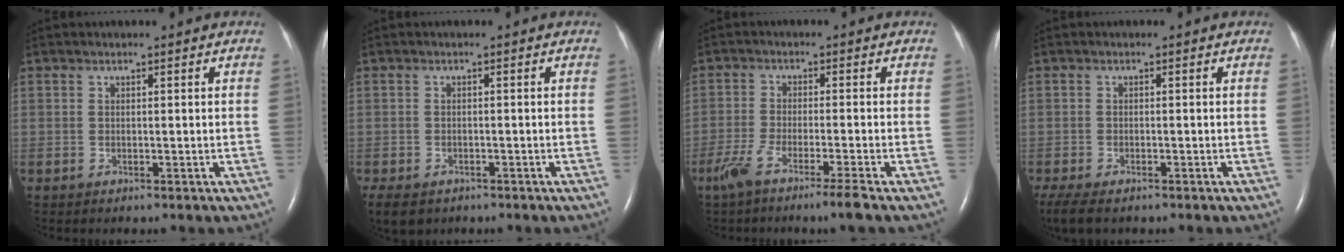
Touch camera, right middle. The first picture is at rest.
{"total": 9.8, "force": [-6.0, 6.5, 4.2], "torque": [-0.112, -0.018, -0.079]}
{"total": 6.1, "force": [-4.3, -0.7, 4.4], "torque": [-0.083, -0.015, -0.082]}
{"total": 7.3, "force": [-5.4, 2.9, 4.0], "torque": [-0.081, -0.016, -0.085]}